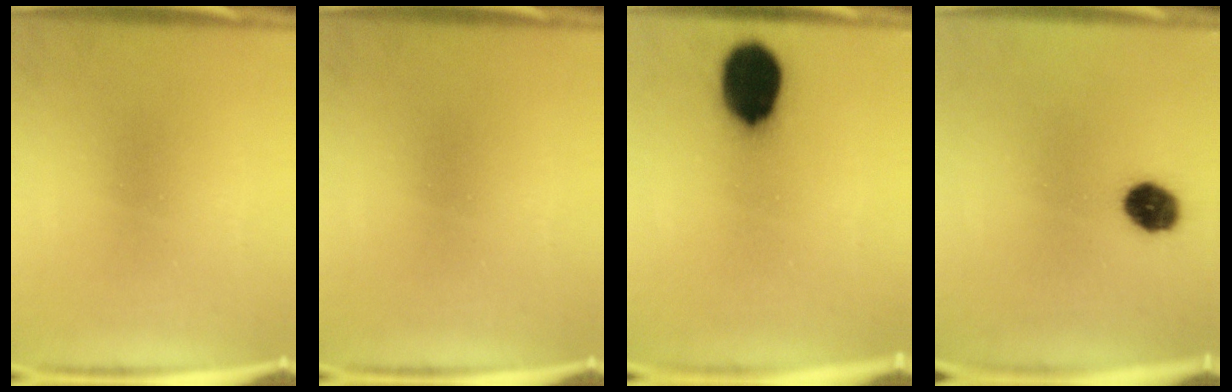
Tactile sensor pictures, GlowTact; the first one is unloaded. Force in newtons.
{"total": 0.0}
{"total": 14.7}
{"total": 7.0}